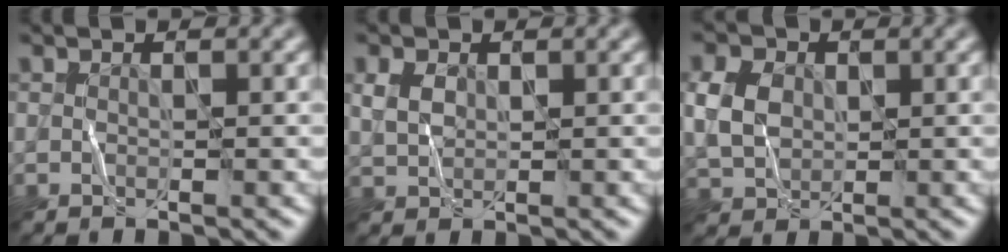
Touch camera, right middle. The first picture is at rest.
{"total": 1.5, "force": [0.8, 1.1, 0.6], "torque": [-0.026, 0.002, 0.021]}
{"total": 3.4, "force": [0.8, 2.8, 1.7], "torque": [-0.056, 0.007, 0.017]}